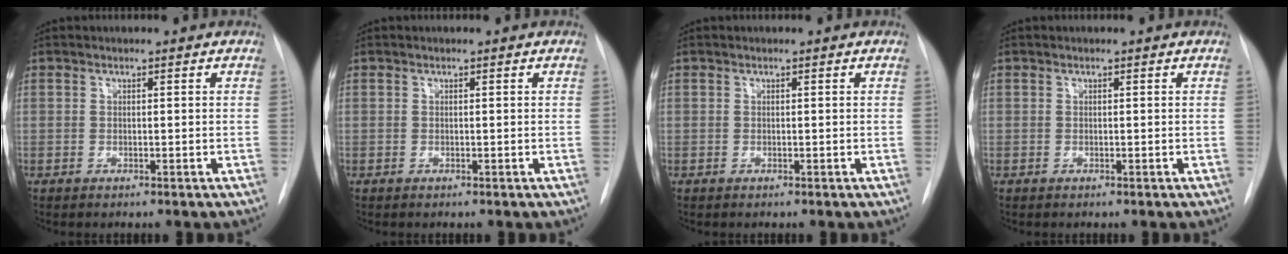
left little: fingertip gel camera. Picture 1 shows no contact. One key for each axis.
{"total": 0.0}
{"total": 0.0}
{"total": 0.0}